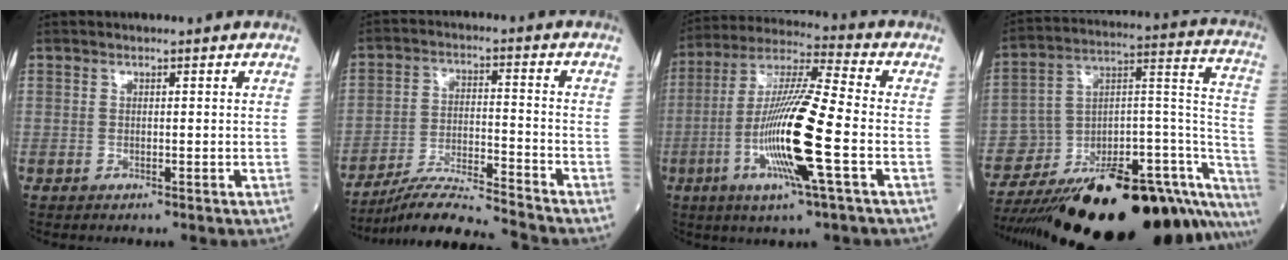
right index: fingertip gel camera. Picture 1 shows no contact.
{"total": 10.1, "force": [-9.5, -1.8, 3.0], "torque": [-0.051, -0.004, -0.171]}
{"total": 15.9, "force": [-4.2, 0.3, 15.3], "torque": [-0.304, -0.009, -0.086]}
{"total": 33.2, "force": [-24.6, 7.7, 20.9], "torque": [-0.222, 0.003, -0.359]}